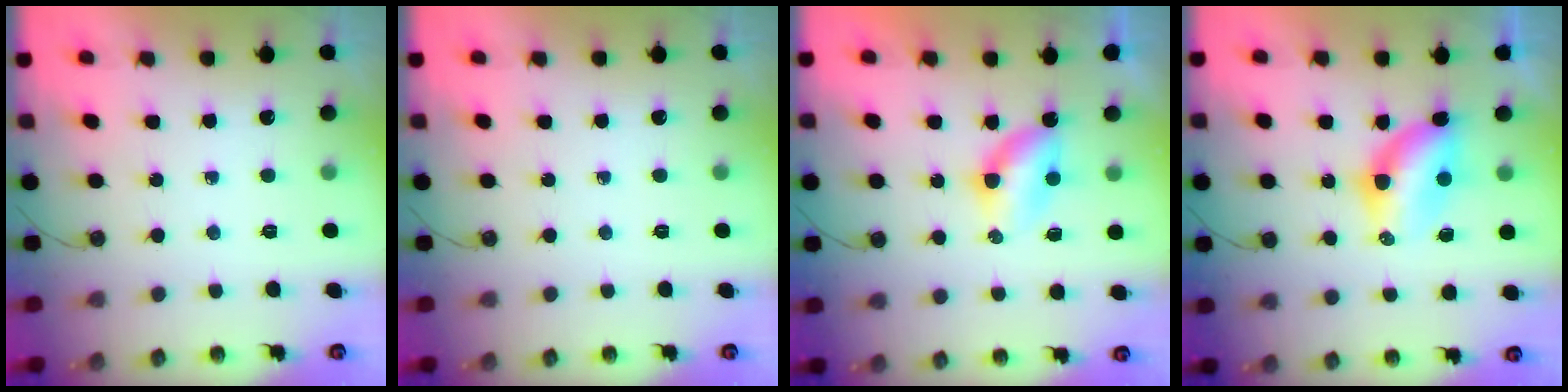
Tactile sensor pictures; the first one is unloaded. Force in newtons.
{"total": 0.0}
{"total": 5.0, "press": 5.0, "slide": 0.6}
{"total": 6.4, "press": 6.4, "slide": 0.4}